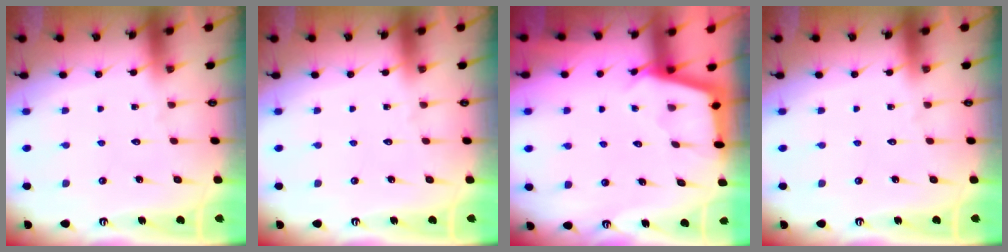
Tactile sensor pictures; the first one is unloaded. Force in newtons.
{"total": 0.0}
{"total": 2.3, "press": 2.3, "slide": 0.1}
{"total": 0.0}